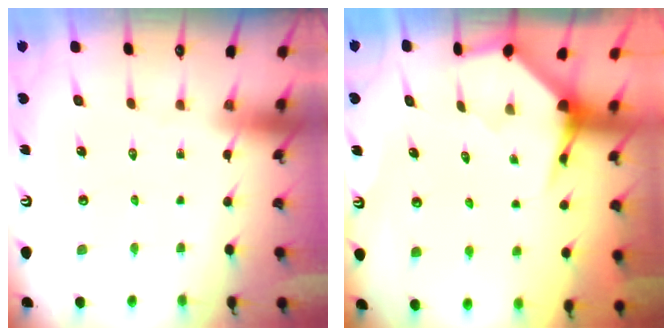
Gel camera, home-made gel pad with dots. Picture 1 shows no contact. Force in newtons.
{"total": 4.0, "press": 4.0, "slide": 0.5}